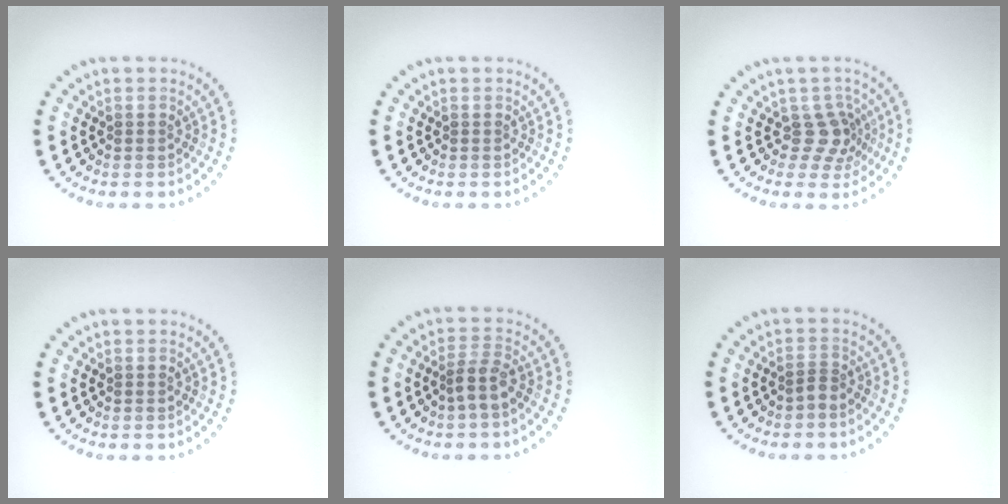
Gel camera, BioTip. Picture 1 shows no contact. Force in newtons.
{"total": 0.0}
{"total": 2.6, "press": 1.9, "slide": 1.7}
{"total": 0.0}
{"total": 2.2, "press": 1.7, "slide": 1.4}
{"total": 0.8, "press": 0.4, "slide": 0.7}